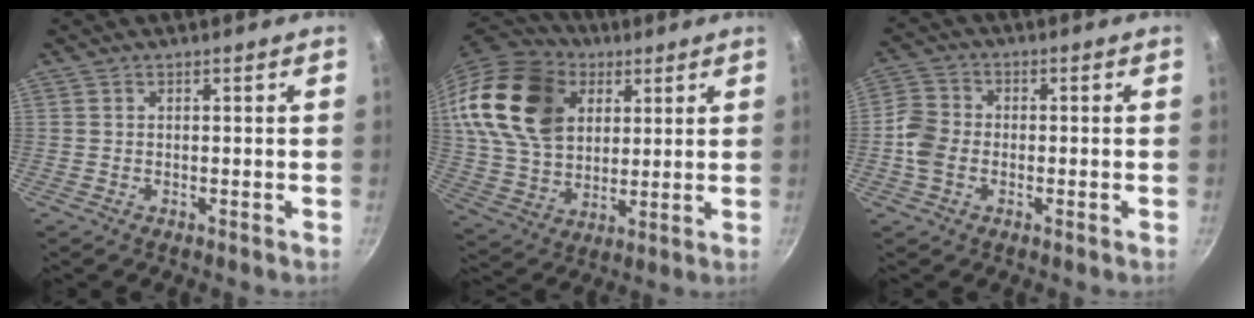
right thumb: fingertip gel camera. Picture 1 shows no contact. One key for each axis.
{"total": 24.4, "fx": 9.1, "fy": 17.1, "fz": 14.9, "tx": -0.266, "ty": -0.007, "tz": 0.169}
{"total": 6.0, "fx": -1.4, "fy": 4.7, "fz": 3.5, "tx": -0.066, "ty": 0.017, "tz": -0.038}